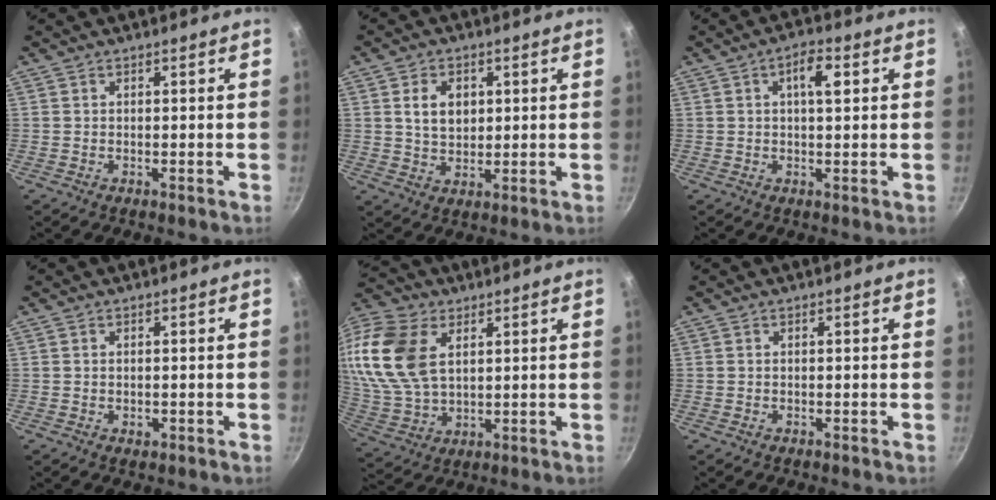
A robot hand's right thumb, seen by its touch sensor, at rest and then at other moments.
{"total": 6.3, "force": [1.5, 4.5, 4.1], "torque": [-0.056, -0.007, 0.028]}
{"total": 5.0, "force": [1.4, 1.9, 4.4], "torque": [-0.065, 0.005, 0.017]}
{"total": 1.3, "force": [-0.3, 0.9, 0.9], "torque": [-0.012, 0.000, -0.005]}
{"total": 21.2, "force": [6.8, 13.7, 14.7], "torque": [-0.321, -0.006, 0.135]}
{"total": 0.0}